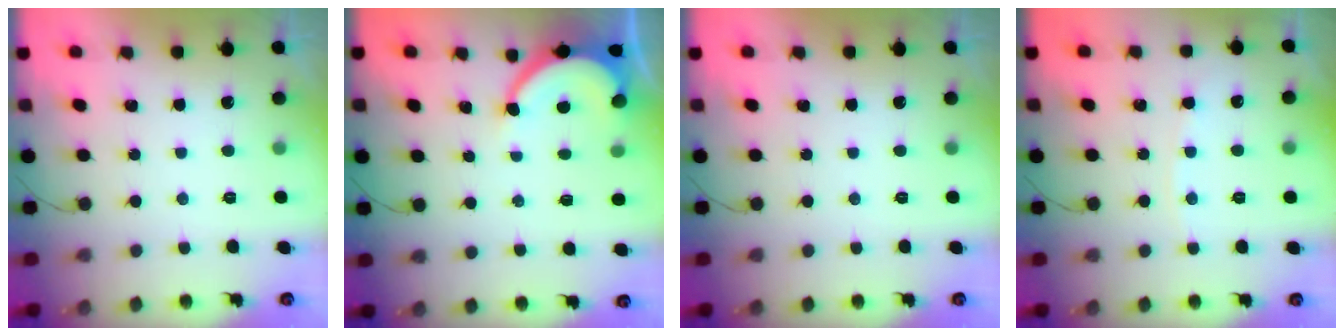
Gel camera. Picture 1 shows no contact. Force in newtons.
{"total": 7.5, "press": 7.4, "slide": 1.1}
{"total": 0.0}
{"total": 4.1, "press": 4.0, "slide": 0.6}